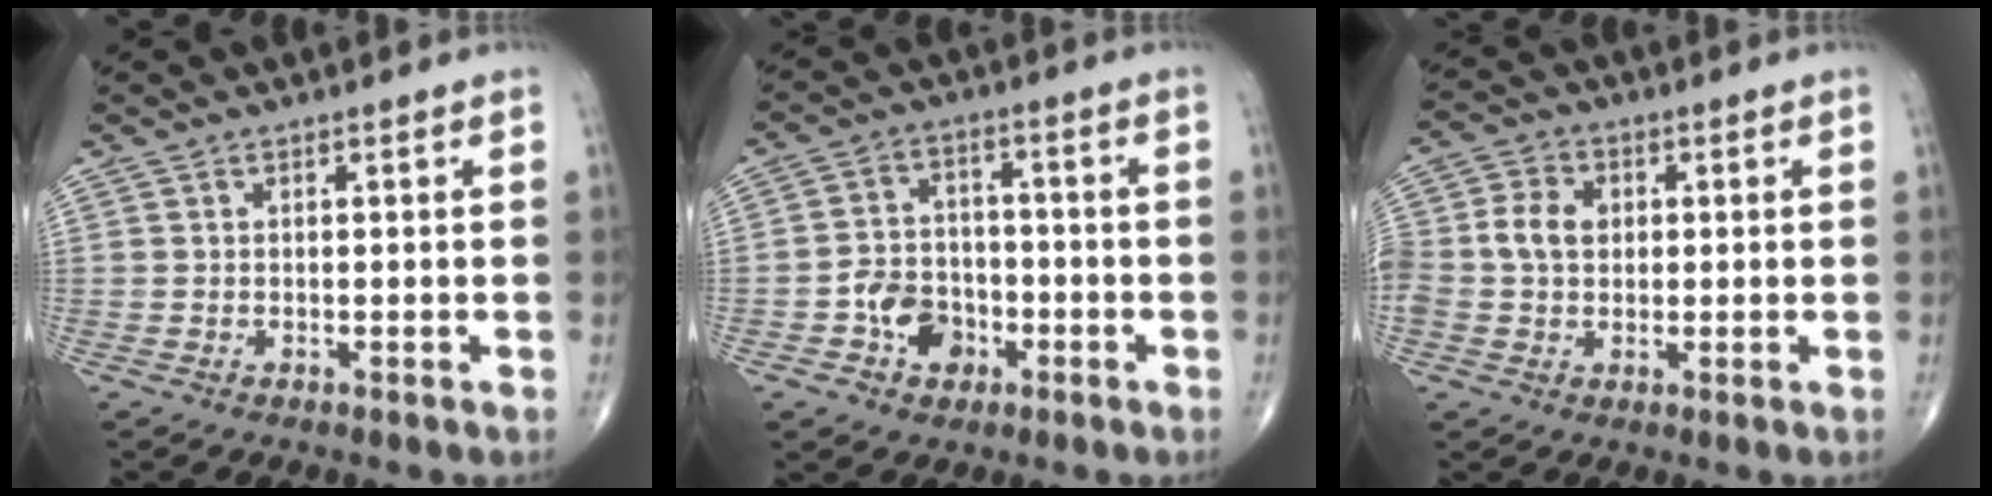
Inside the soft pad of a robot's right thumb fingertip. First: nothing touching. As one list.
[{"total": 8.1, "force": [-3.2, 6.1, 4.2], "torque": [-0.041, 0.026, -0.056]}, {"total": 7.6, "force": [0.6, 6.1, 4.6], "torque": [-0.086, 0.016, 0.008]}]